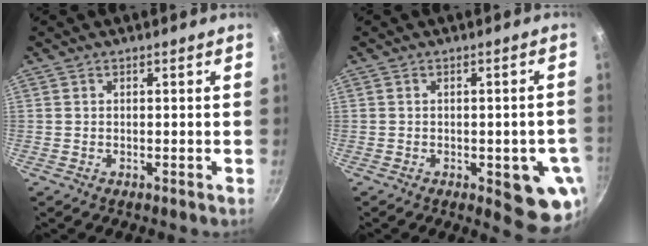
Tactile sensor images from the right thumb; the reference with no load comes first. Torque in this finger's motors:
{"motor_torque": [1.46, 1.52, -0.13, 0.00, 0.17]}